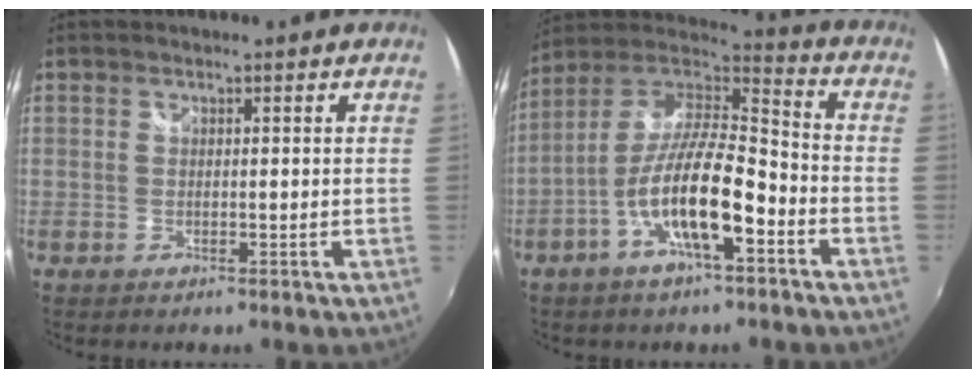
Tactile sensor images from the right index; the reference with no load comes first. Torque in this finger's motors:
{"motor_torque": [1.28, -0.86, 1.05, 0.21]}